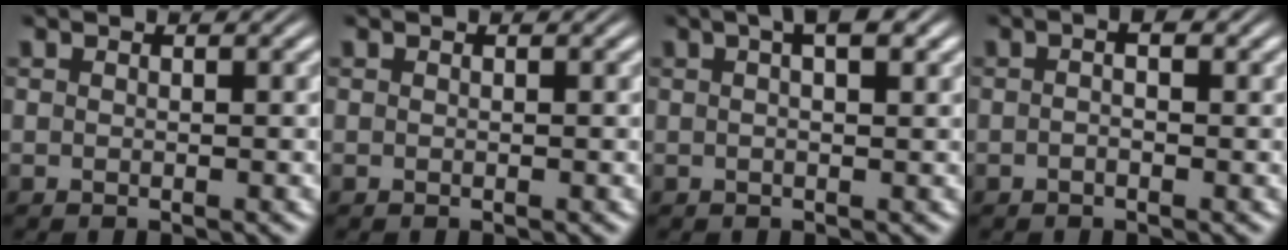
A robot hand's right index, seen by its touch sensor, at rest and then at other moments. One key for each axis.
{"total": 0.0}
{"total": 3.5, "fx": 1.5, "fy": 0.9, "fz": 3.0, "tx": -0.039, "ty": 0.014, "tz": 0.015}
{"total": 1.4, "fx": 0.0, "fy": 0.6, "fz": 1.3, "tx": -0.015, "ty": 0.006, "tz": -0.007}